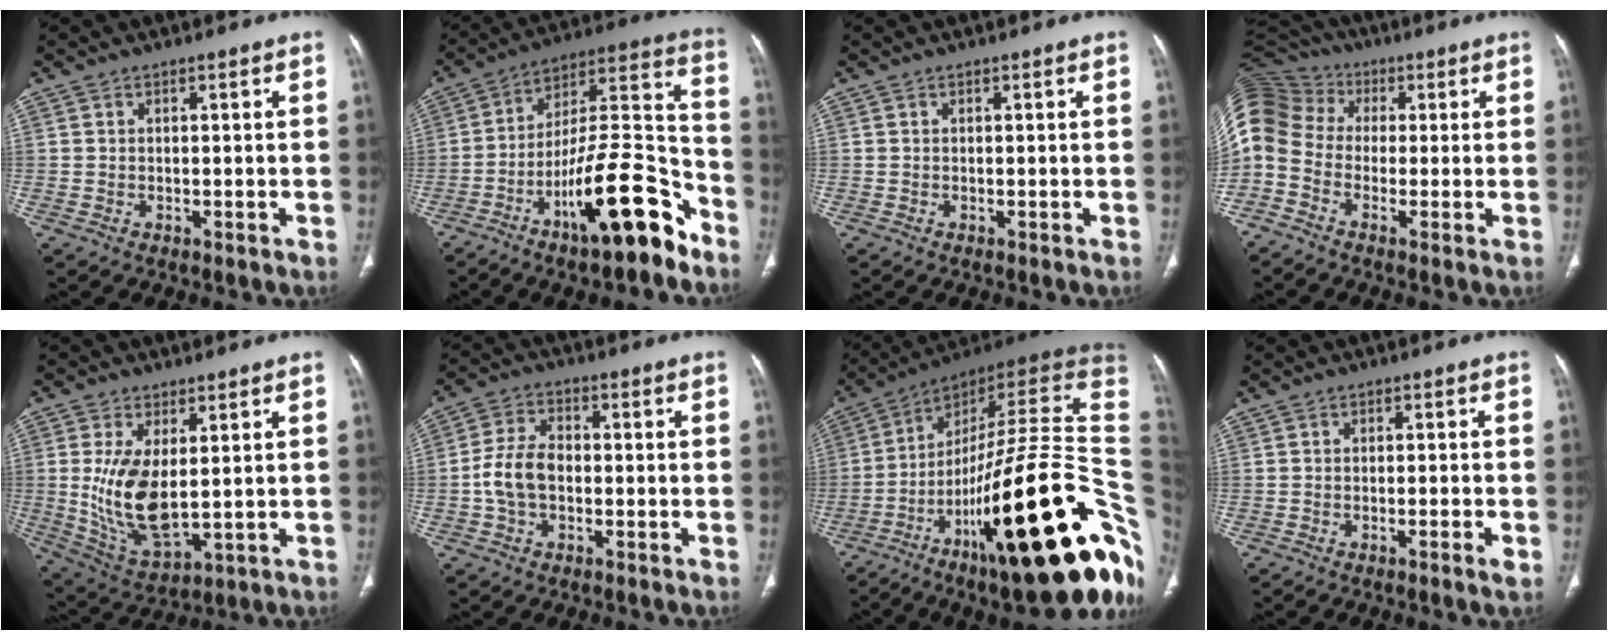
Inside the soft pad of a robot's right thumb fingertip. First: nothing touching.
{"total": 20.8, "force": [-12.2, 5.7, 15.9], "torque": [-0.259, 0.089, -0.205]}
{"total": 0.0}
{"total": 16.3, "force": [-1.1, 13.3, 9.2], "torque": [-0.232, 0.063, -0.034]}
{"total": 12.7, "force": [0.8, 6.2, 11.0], "torque": [-0.205, -0.019, 0.034]}
{"total": 7.6, "force": [-1.2, 5.0, 5.5], "torque": [-0.108, 0.021, -0.027]}
{"total": 40.3, "force": [-11.1, 10.8, 37.2], "torque": [-0.456, 0.077, -0.171]}
{"total": 2.1, "force": [-0.9, 0.1, 1.9], "torque": [-0.040, 0.000, -0.017]}